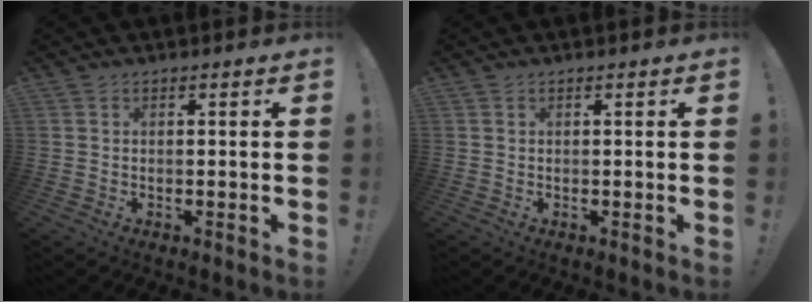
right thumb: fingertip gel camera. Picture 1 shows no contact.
{"total": 0.0}